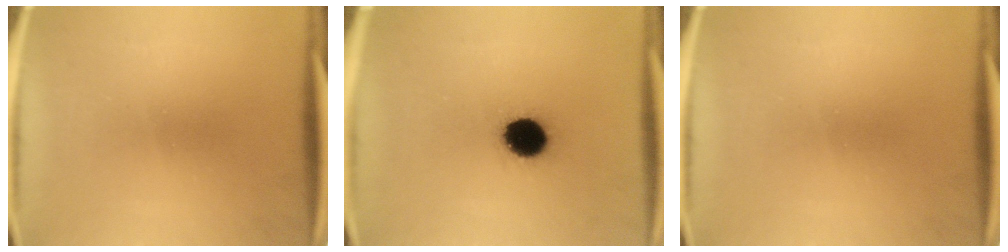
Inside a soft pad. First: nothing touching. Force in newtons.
{"total": 10.5}
{"total": 0.0}